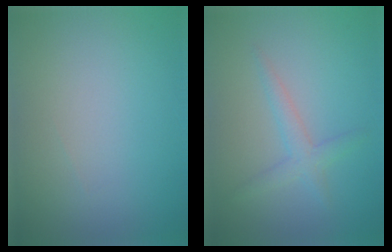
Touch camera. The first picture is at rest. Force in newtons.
{"total": 2.0, "press": 1.9, "slide": 0.2}